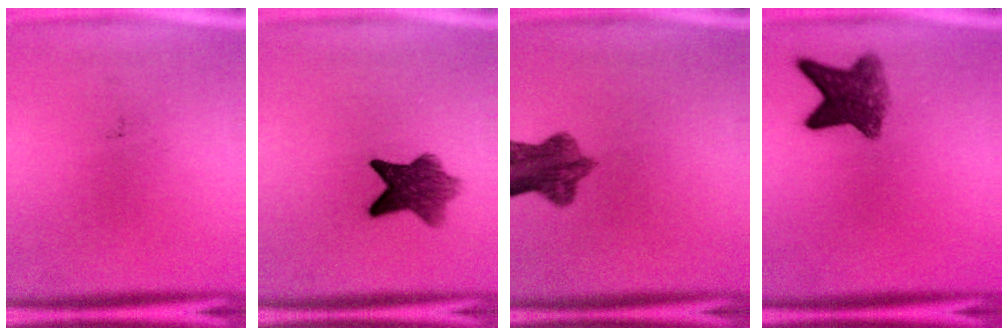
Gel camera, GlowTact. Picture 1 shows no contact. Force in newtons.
{"total": 7.1}
{"total": 7.6}
{"total": 6.7}